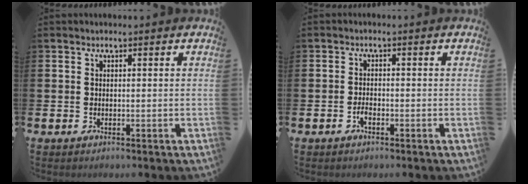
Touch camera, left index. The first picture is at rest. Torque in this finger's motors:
{"motor_torque": [0.27, 0.15, 0.01, 0.02]}